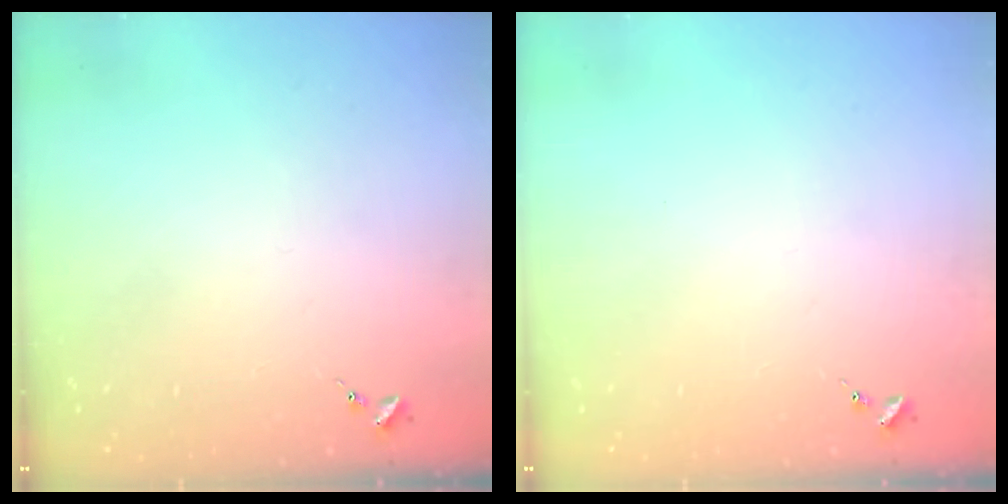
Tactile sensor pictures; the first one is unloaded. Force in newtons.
{"total": 0.0}